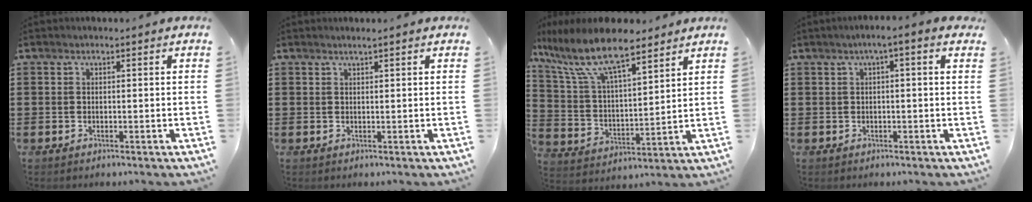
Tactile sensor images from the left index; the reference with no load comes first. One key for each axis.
{"total": 0.9, "fx": 0.7, "fy": -0.1, "fz": 0.4, "tx": -0.007, "ty": -0.002, "tz": 0.014}
{"total": 11.5, "fx": 8.9, "fy": 2.7, "fz": 6.8, "tx": -0.163, "ty": -0.033, "tz": 0.154}
{"total": 1.7, "fx": 0.0, "fy": 0.0, "fz": 1.7, "tx": -0.030, "ty": 0.000, "tz": -0.001}